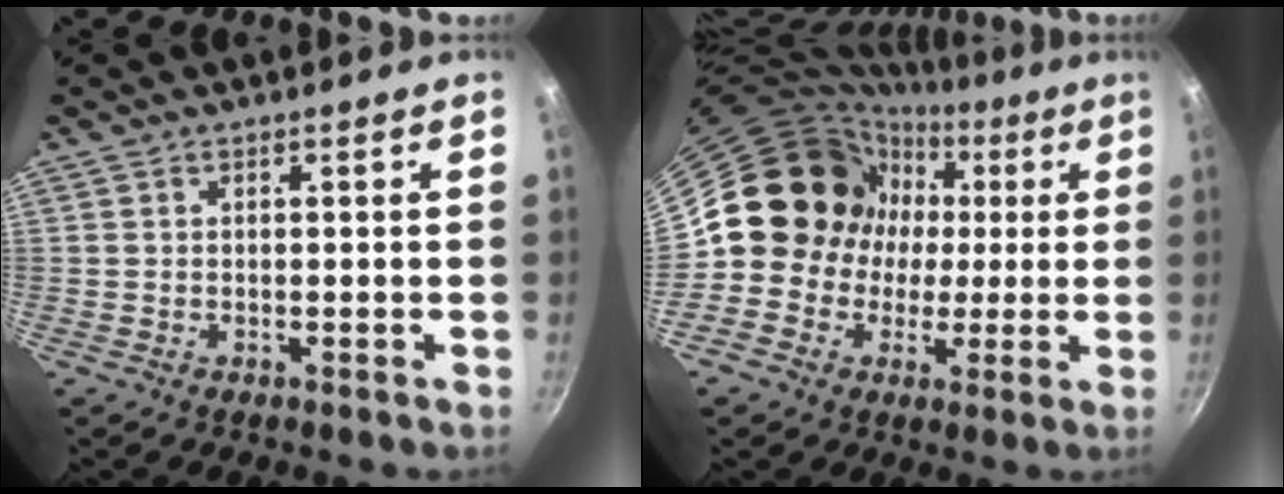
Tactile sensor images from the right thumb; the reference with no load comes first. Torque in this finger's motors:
{"motor_torque": [1.97, 3.04, 0.96, -1.11, 0.21]}